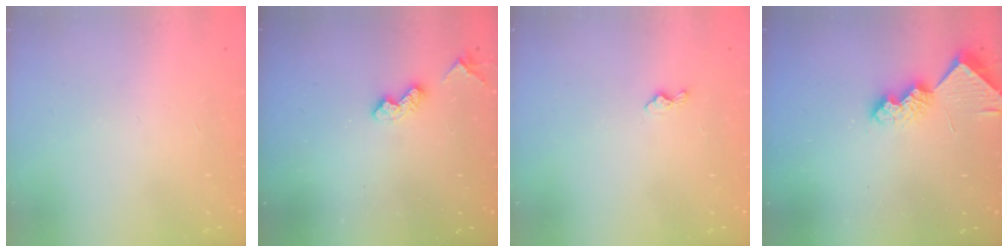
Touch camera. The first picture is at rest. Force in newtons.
{"total": 5.2, "press": 5.2, "slide": 0.8}
{"total": 3.5, "press": 3.5, "slide": 0.4}
{"total": 7.8, "press": 7.8, "slide": 0.9}